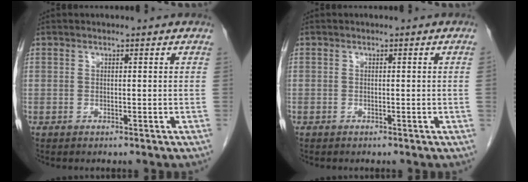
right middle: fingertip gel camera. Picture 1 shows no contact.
{"total": 0.5, "force": [-0.1, -0.2, 0.5], "torque": [0.000, 0.003, -0.005]}